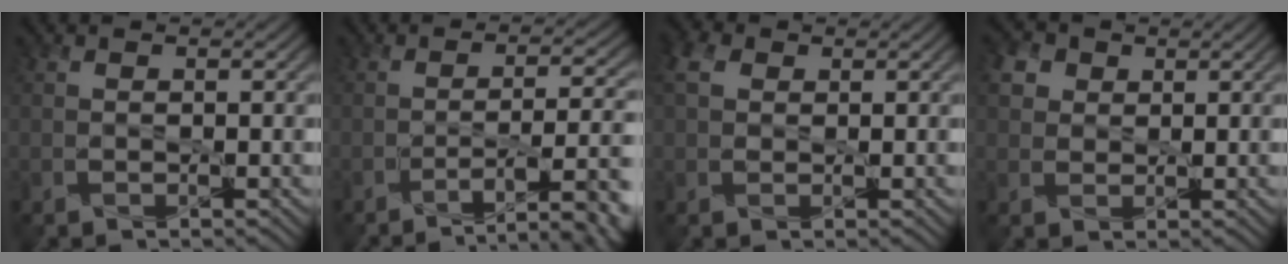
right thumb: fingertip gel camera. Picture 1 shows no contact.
{"total": 8.3, "force": [-4.8, 2.2, 6.4], "torque": [-0.093, 0.002, -0.065]}
{"total": 4.5, "force": [1.4, 3.2, 2.7], "torque": [-0.085, 0.012, 0.023]}
{"total": 4.6, "force": [1.8, 3.7, 2.0], "torque": [-0.066, 0.012, 0.032]}